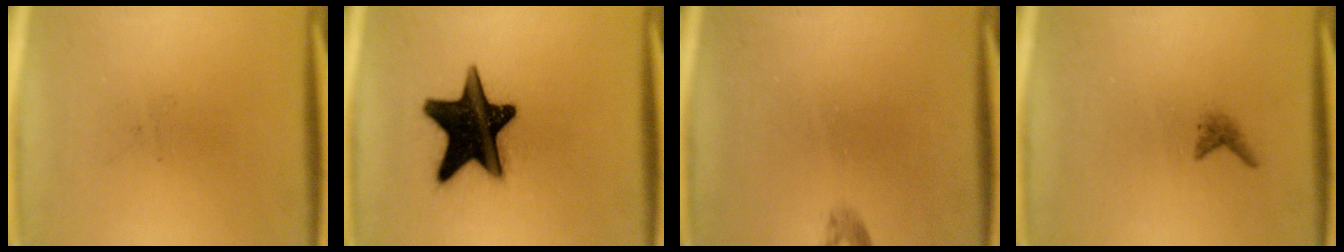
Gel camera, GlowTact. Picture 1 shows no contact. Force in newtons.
{"total": 19.2}
{"total": 0.9}
{"total": 1.0}